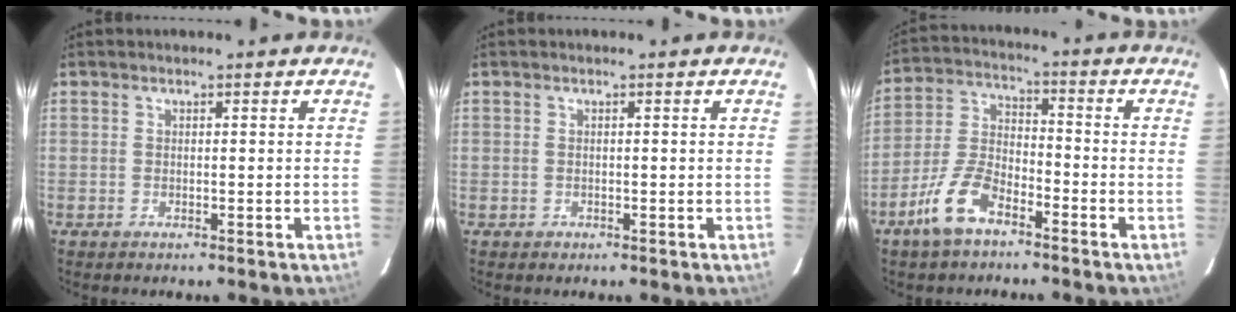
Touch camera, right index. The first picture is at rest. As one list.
[{"total": 0.7, "force": [-0.2, 0.6, 0.0], "torque": [0.000, 0.004, -0.004]}, {"total": 8.8, "force": [-5.7, 3.6, 5.7], "torque": [-0.136, 0.004, -0.114]}]